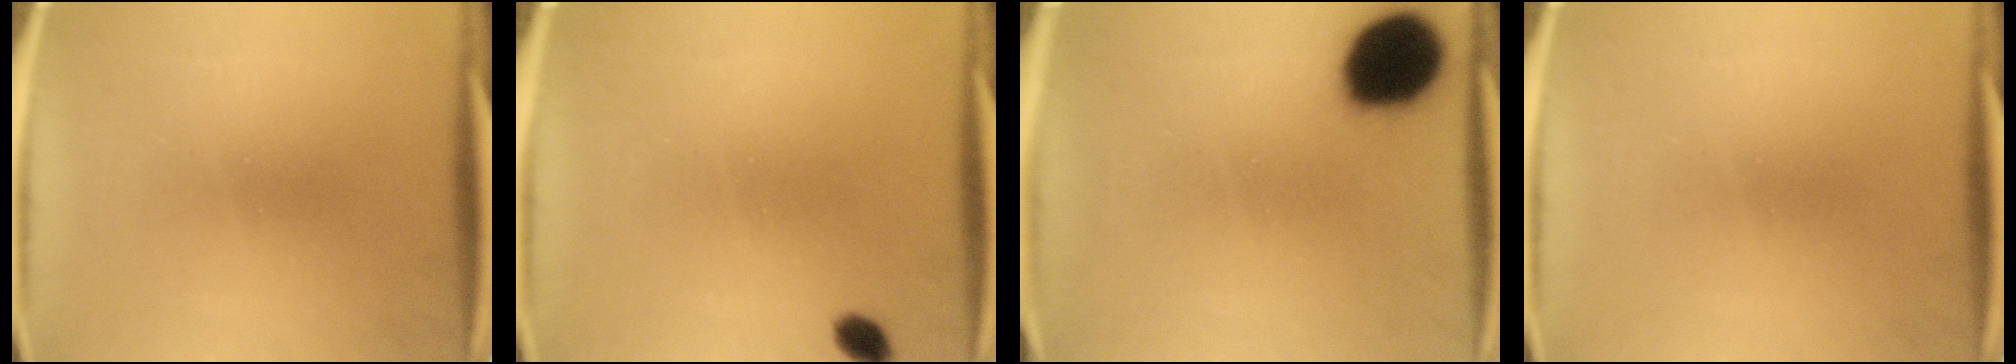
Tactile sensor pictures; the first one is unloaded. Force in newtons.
{"total": 2.3}
{"total": 17.1}
{"total": 0.0}